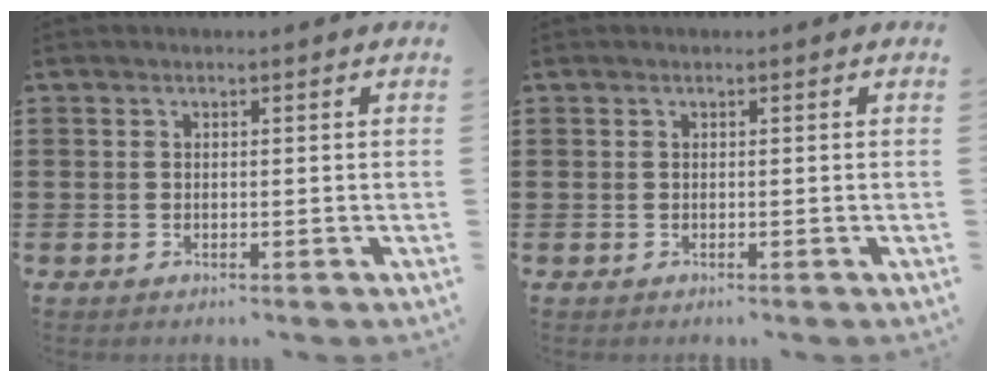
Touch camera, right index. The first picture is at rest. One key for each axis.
{"total": 0.0}